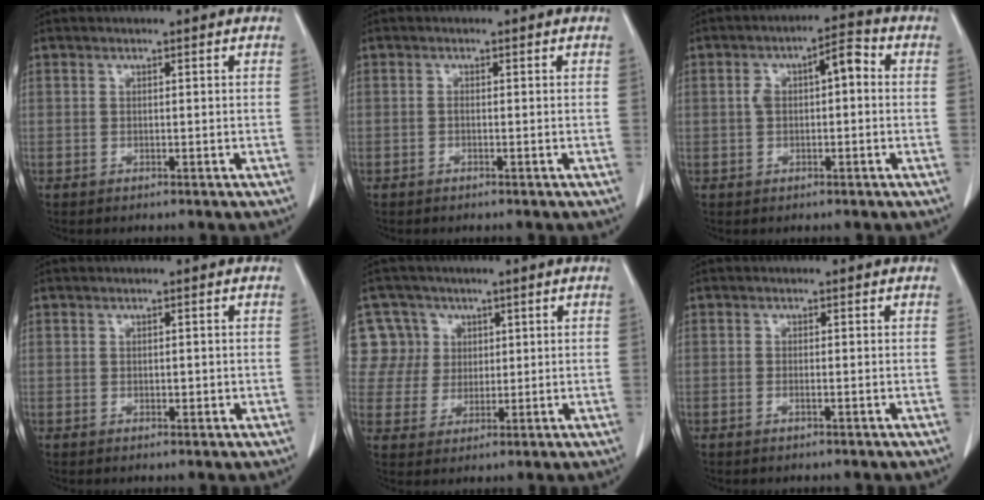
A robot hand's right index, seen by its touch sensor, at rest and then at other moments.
{"total": 0.0}
{"total": 6.1, "force": [0.8, 2.5, 5.5], "torque": [-0.097, 0.039, 0.014]}
{"total": 1.0, "force": [0.1, 0.7, 0.7], "torque": [-0.006, 0.001, 0.005]}
{"total": 7.2, "force": [2.8, 6.6, 0.0], "torque": [0.007, 0.019, 0.063]}
{"total": 0.5, "force": [-0.2, 0.0, 0.5], "torque": [-0.009, 0.001, 0.000]}